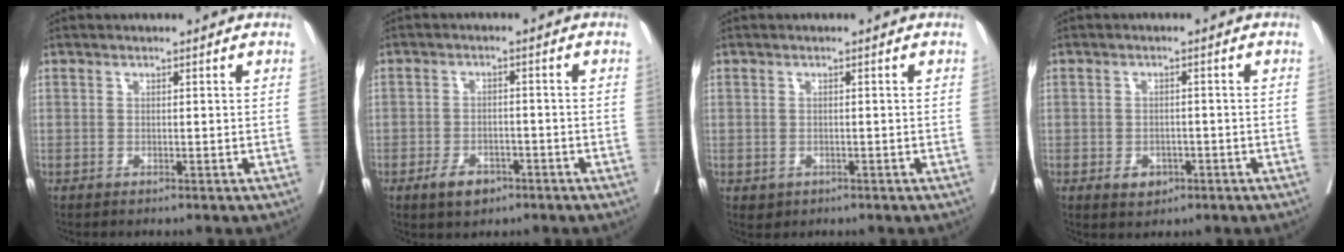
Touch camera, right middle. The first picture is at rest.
{"total": 4.2, "force": [-2.6, 2.3, 2.3], "torque": [-0.042, 0.001, -0.037]}
{"total": 1.3, "force": [-0.5, 1.2, 0.4], "torque": [-0.006, 0.002, 0.000]}
{"total": 2.9, "force": [-1.4, 2.1, 1.4], "torque": [-0.018, 0.003, -0.013]}